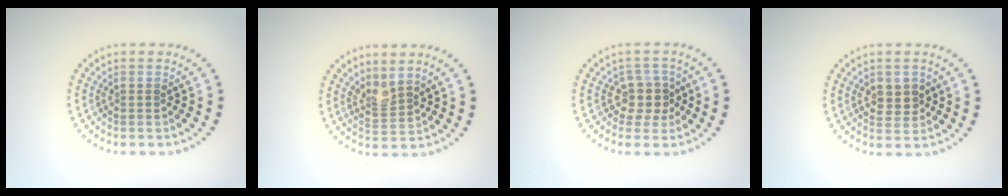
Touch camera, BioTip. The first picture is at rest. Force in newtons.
{"total": 2.0, "press": 1.5, "slide": 1.4}
{"total": 2.6, "press": 2.1, "slide": 1.5}
{"total": 2.4, "press": 2.3, "slide": 0.7}